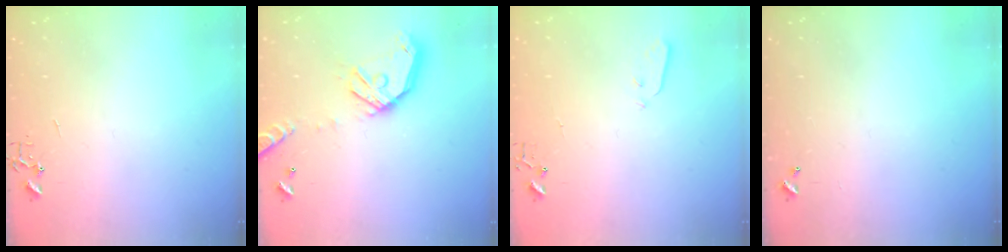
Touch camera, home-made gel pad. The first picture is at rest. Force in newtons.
{"total": 16.2, "press": 16.0, "slide": 2.7}
{"total": 3.0, "press": 3.0, "slide": 0.3}
{"total": 0.0}